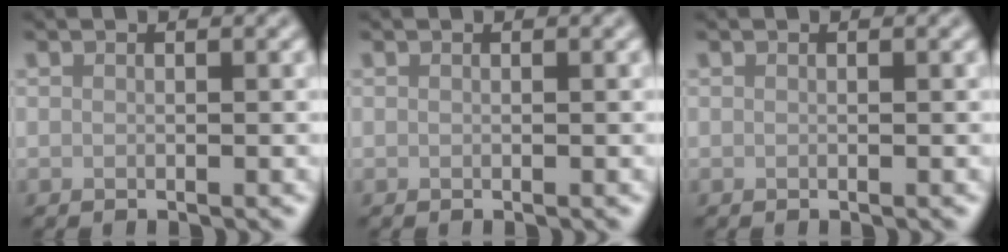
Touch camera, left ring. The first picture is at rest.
{"total": 0.0}
{"total": 0.0}